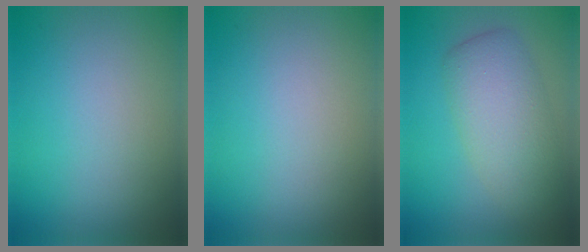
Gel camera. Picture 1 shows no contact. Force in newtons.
{"total": 0.0}
{"total": 5.3, "press": 5.3, "slide": 0.1}